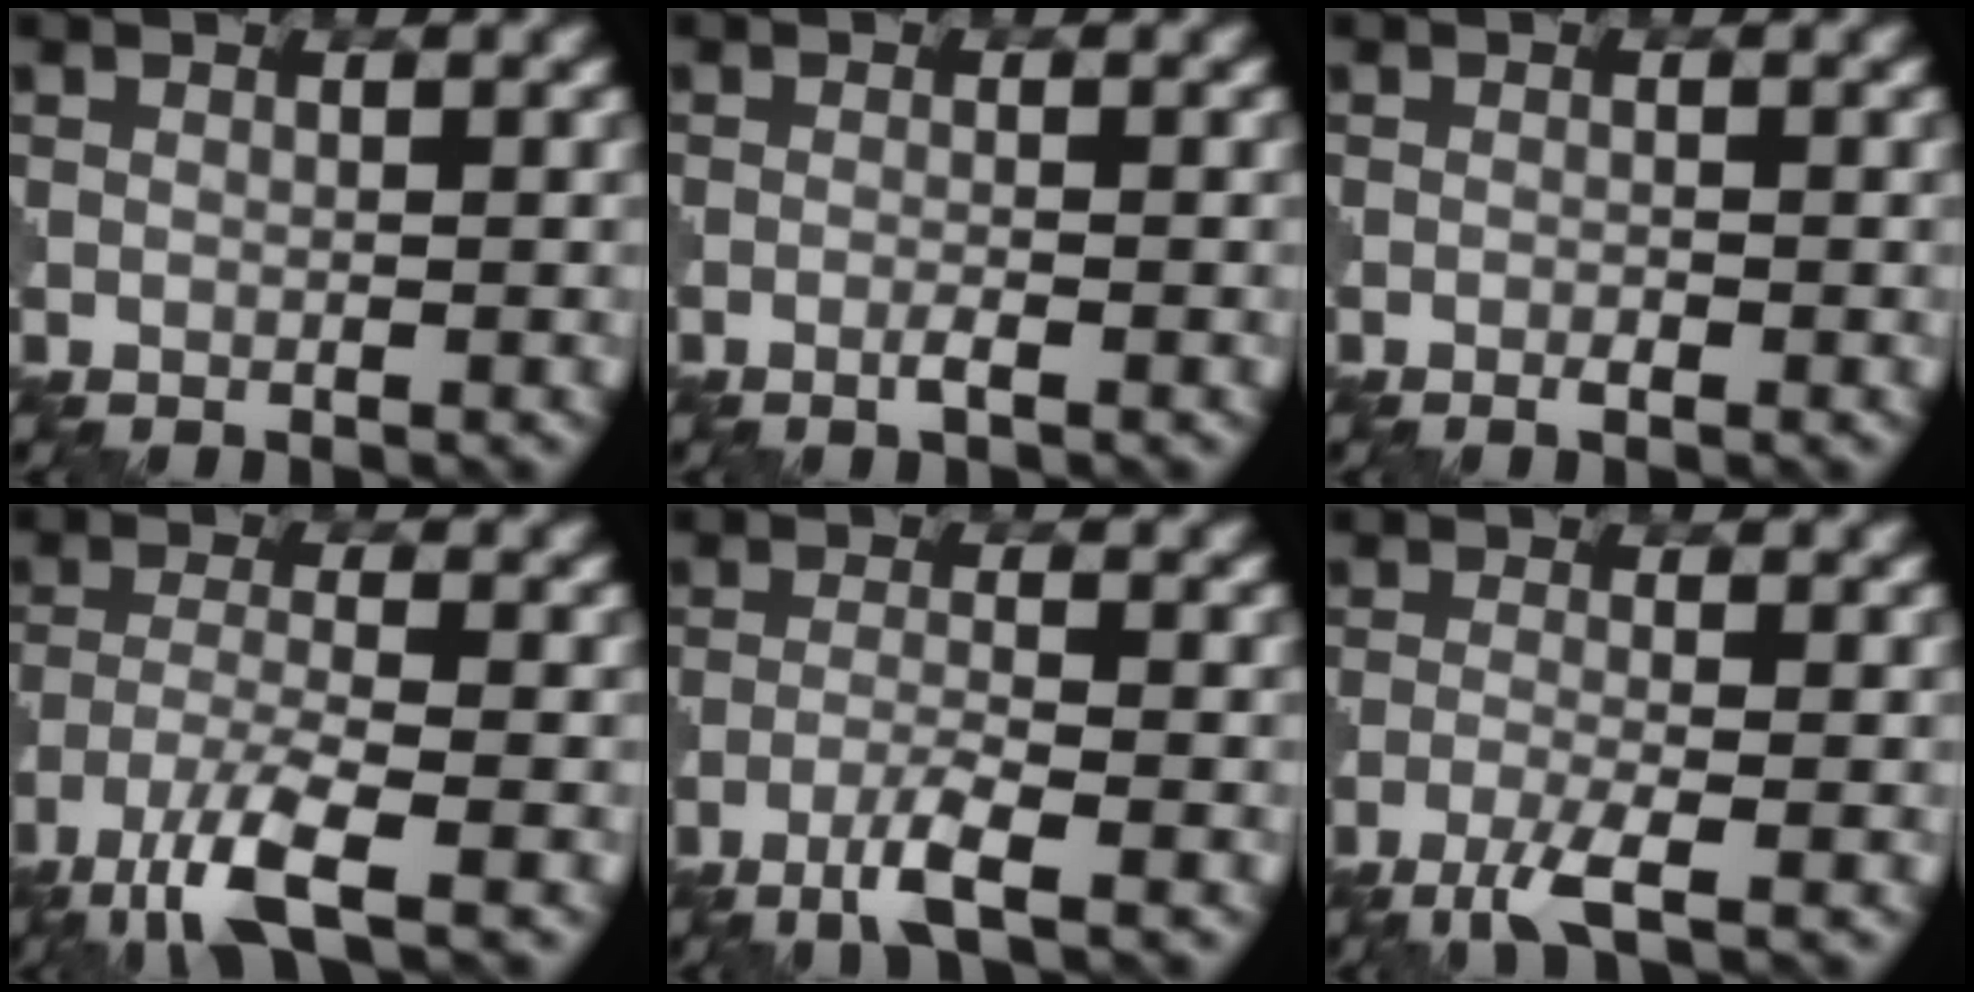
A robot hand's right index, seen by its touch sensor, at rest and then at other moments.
{"total": 1.0, "force": [-0.6, 0.0, 0.8], "torque": [-0.016, 0.001, -0.014]}
{"total": 0.7, "force": [-0.5, 0.1, 0.5], "torque": [-0.010, 0.000, -0.010]}
{"total": 6.3, "force": [-4.3, 1.3, 4.5], "torque": [-0.093, -0.009, -0.090]}
{"total": 3.4, "force": [-2.1, 0.2, 2.6], "torque": [-0.051, 0.004, -0.051]}
{"total": 3.4, "force": [-2.2, 0.5, 2.5], "torque": [-0.051, -0.001, -0.056]}